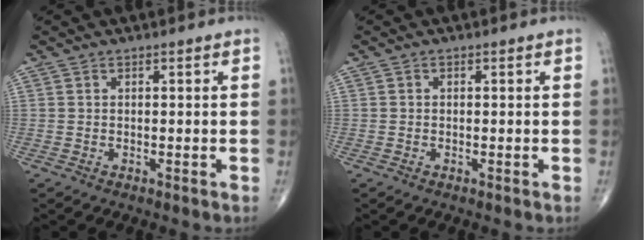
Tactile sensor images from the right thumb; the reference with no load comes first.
{"total": 0.0}